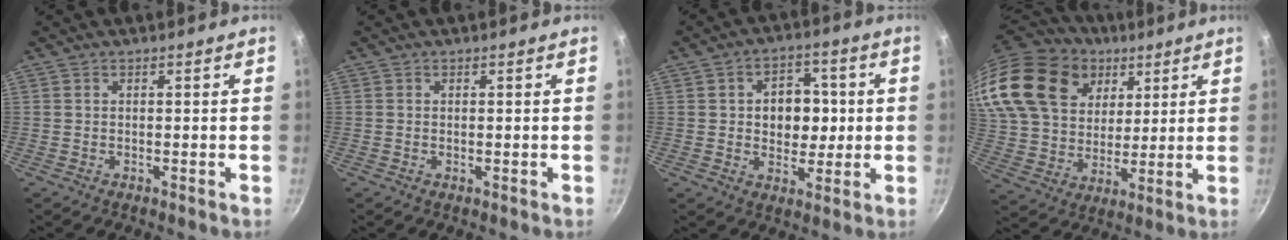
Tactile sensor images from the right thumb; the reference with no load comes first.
{"total": 0.0}
{"total": 9.7, "force": [0.8, 7.4, 6.2], "torque": [-0.047, 0.003, 0.010]}
{"total": 27.6, "force": [14.0, 19.7, 13.4], "torque": [-0.276, -0.007, 0.267]}